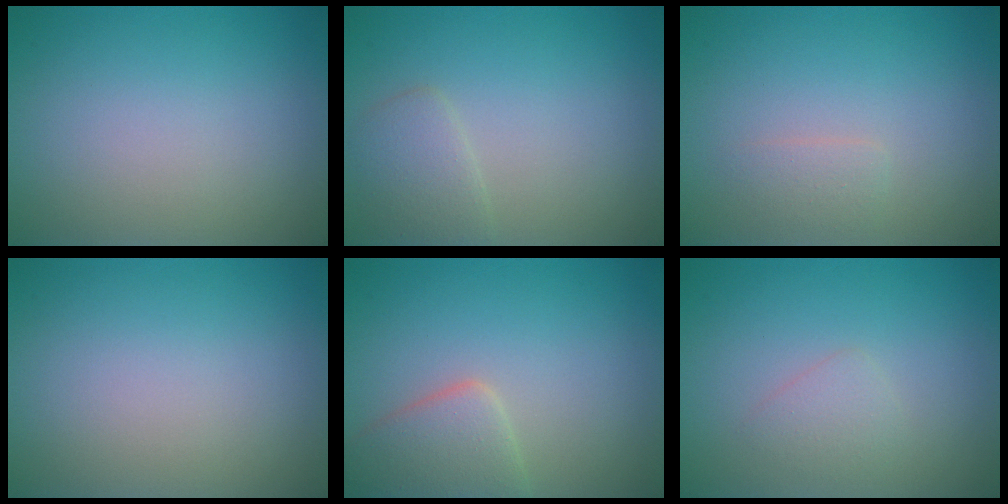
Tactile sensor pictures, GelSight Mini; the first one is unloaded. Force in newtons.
{"total": 2.1, "press": 2.1, "slide": 0.2}
{"total": 1.0, "press": 1.0, "slide": 0.0}
{"total": 0.0}
{"total": 3.6, "press": 3.6, "slide": 0.1}
{"total": 1.3, "press": 1.3, "slide": 0.1}